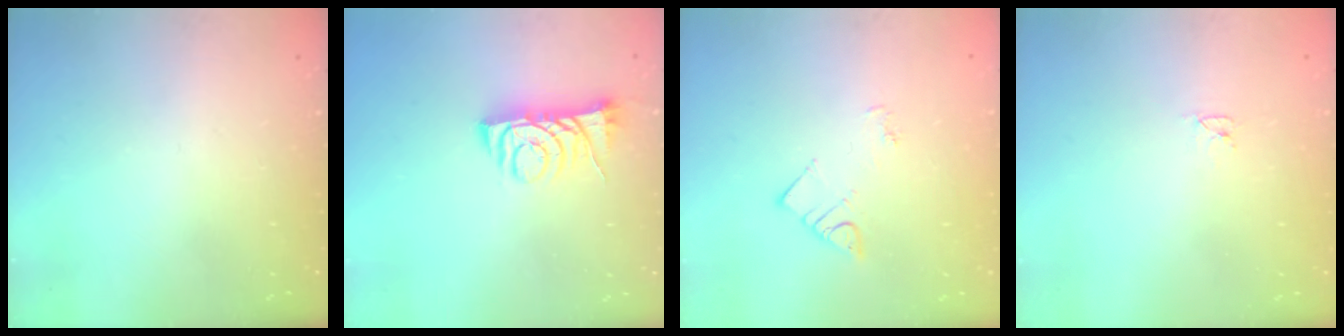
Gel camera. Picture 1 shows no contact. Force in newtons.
{"total": 7.1, "press": 7.0, "slide": 0.9}
{"total": 3.8, "press": 3.8, "slide": 0.4}
{"total": 2.6, "press": 2.6, "slide": 0.3}